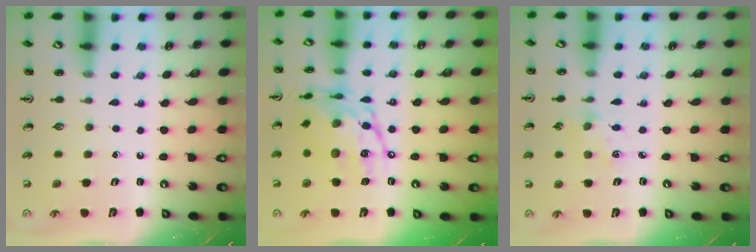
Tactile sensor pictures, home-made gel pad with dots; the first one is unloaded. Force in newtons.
{"total": 16.0, "press": 15.9, "slide": 0.9}
{"total": 2.2, "press": 2.2, "slide": 0.3}